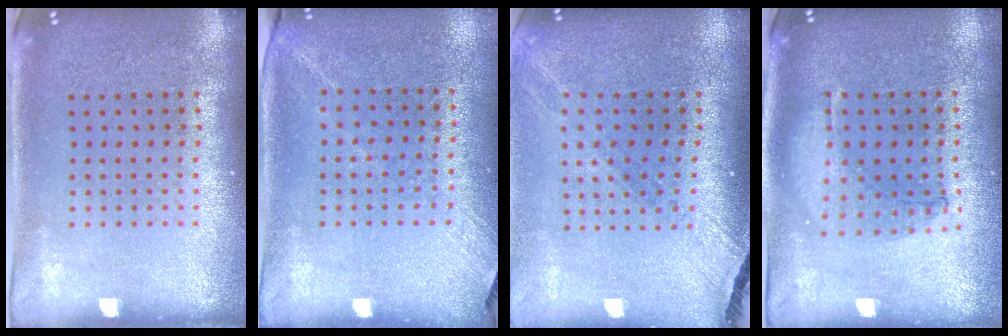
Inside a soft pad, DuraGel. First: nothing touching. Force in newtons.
{"total": 1.2, "press": 0.9, "slide": 0.8}
{"total": 1.4, "press": 1.4, "slide": 0.1}
{"total": 0.9, "press": 0.9, "slide": 0.2}